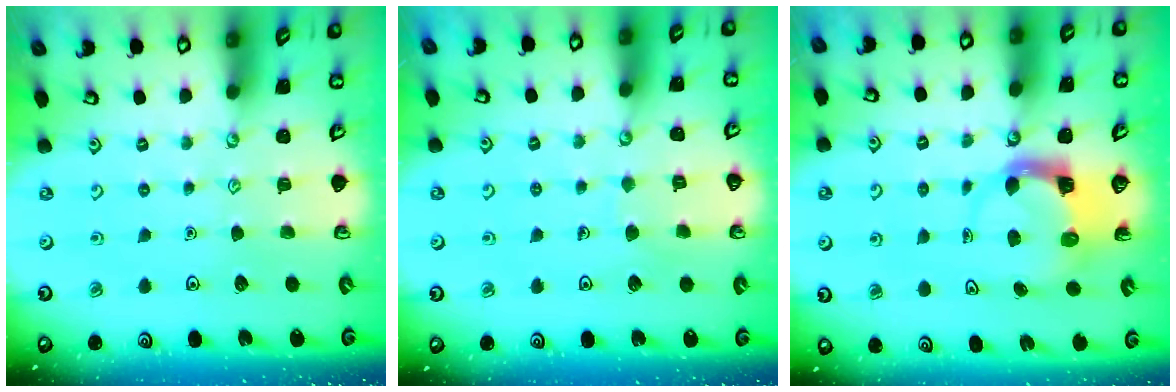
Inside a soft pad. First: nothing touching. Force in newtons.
{"total": 4.4, "press": 4.3, "slide": 0.3}
{"total": 3.6, "press": 3.5, "slide": 0.5}